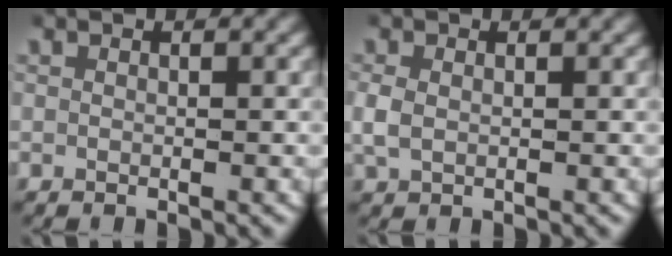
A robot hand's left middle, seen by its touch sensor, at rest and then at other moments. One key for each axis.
{"total": 2.1, "fx": 0.1, "fy": 1.6, "fz": 1.3, "tx": -0.042, "ty": -0.003, "tz": 0.009}